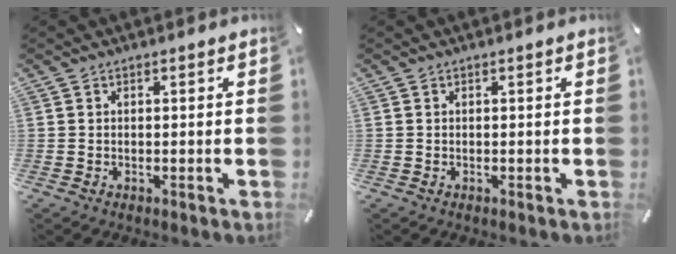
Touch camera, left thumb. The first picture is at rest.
{"total": 0.0}